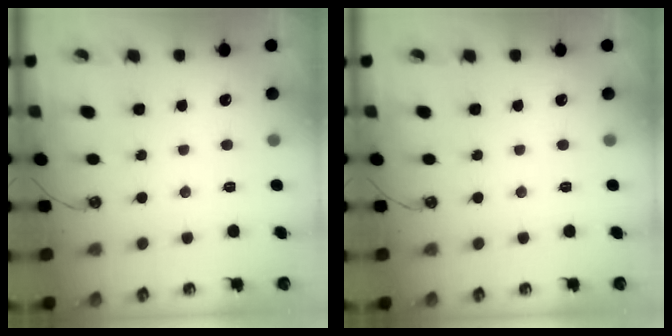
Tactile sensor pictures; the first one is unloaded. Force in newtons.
{"total": 0.0}